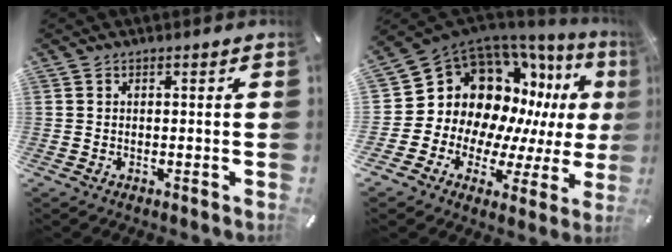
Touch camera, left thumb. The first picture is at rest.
{"total": 16.3, "force": [6.5, 13.1, 7.3], "torque": [-0.126, -0.091, 0.140]}